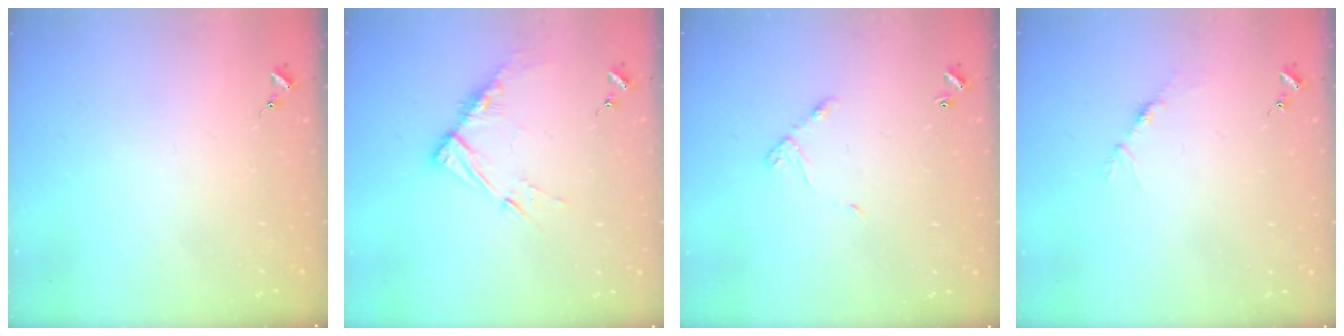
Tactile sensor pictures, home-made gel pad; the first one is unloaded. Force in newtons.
{"total": 10.5, "press": 10.4, "slide": 1.0}
{"total": 6.2, "press": 6.2, "slide": 0.4}
{"total": 4.0, "press": 3.9, "slide": 0.5}